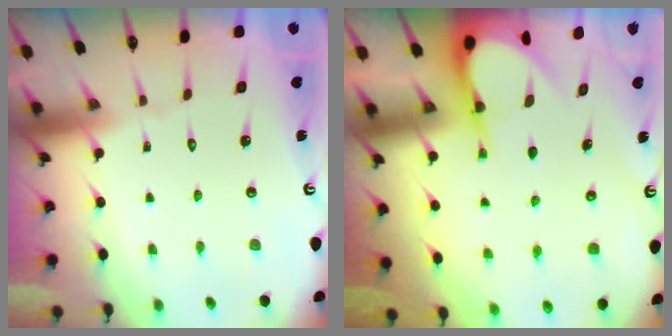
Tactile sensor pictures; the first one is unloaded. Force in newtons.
{"total": 6.0, "press": 6.0, "slide": 0.6}